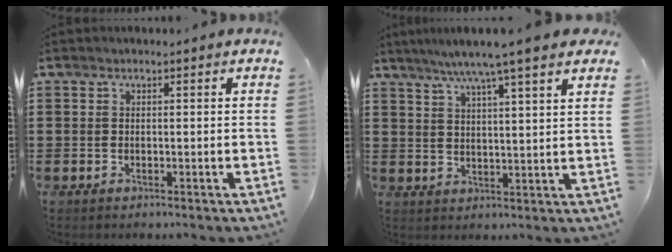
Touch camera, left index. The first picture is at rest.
{"total": 6.8, "force": [5.3, 0.0, 4.2], "torque": [-0.095, -0.016, 0.091]}